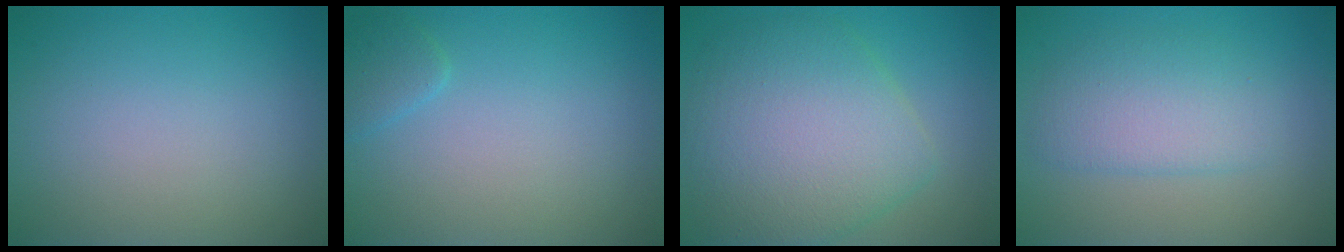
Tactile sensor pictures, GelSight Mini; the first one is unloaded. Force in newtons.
{"total": 1.3, "press": 1.2, "slide": 0.1}
{"total": 8.5, "press": 8.5, "slide": 0.2}
{"total": 3.6, "press": 3.6, "slide": 0.1}